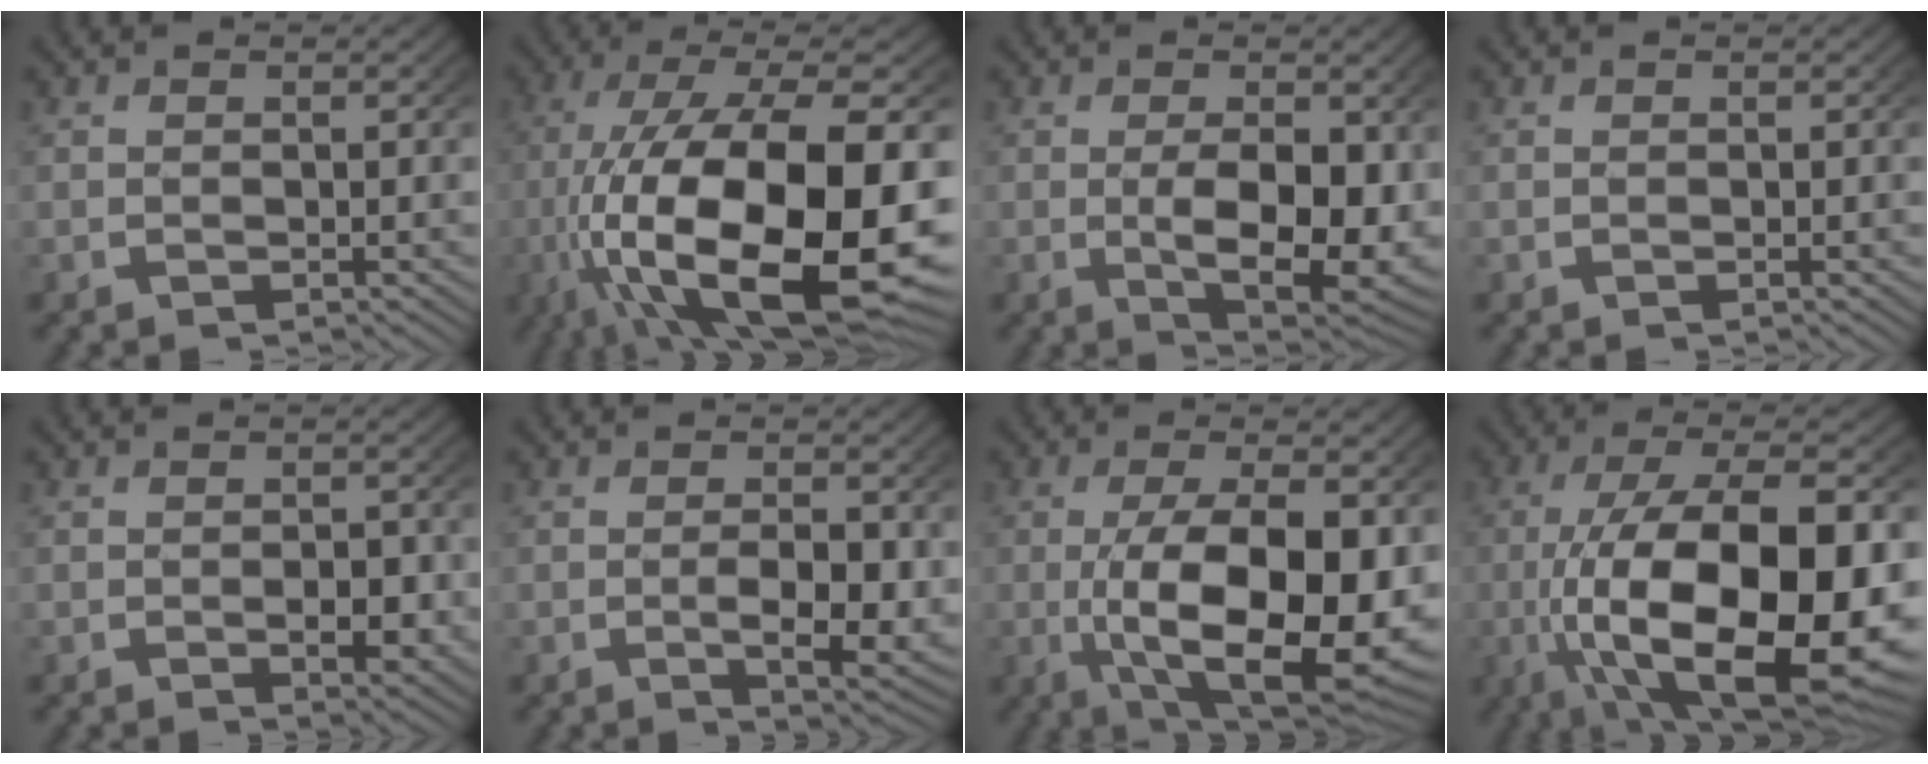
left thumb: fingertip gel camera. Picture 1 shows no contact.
{"total": 24.8, "force": [-4.6, 13.2, 20.5], "torque": [-0.403, -0.102, -0.003]}
{"total": 9.2, "force": [-1.1, 4.9, 7.7], "torque": [-0.136, -0.043, 0.005]}
{"total": 0.0}
{"total": 2.6, "force": [-0.2, 1.7, 2.0], "torque": [-0.031, -0.012, 0.002]}
{"total": 4.9, "force": [-0.3, 2.2, 4.3], "torque": [-0.069, -0.011, -0.004]}
{"total": 16.1, "force": [-2.2, 8.7, 13.4], "torque": [-0.263, -0.059, 0.002]}
{"total": 22.4, "force": [-4.2, 11.9, 18.5], "torque": [-0.360, -0.091, -0.010]}